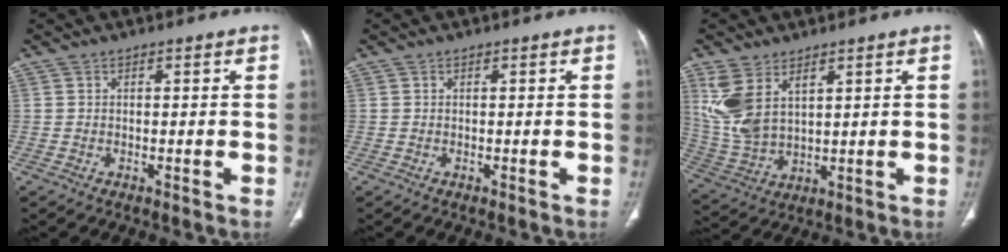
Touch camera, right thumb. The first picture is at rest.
{"total": 0.0}
{"total": 10.4, "force": [4.9, 5.6, 7.3], "torque": [-0.159, -0.013, 0.116]}